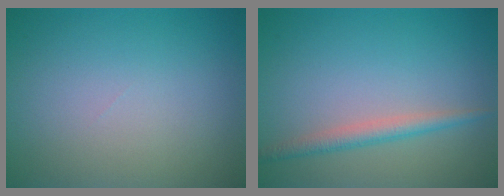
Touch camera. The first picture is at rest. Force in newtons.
{"total": 2.1, "press": 2.1, "slide": 0.0}